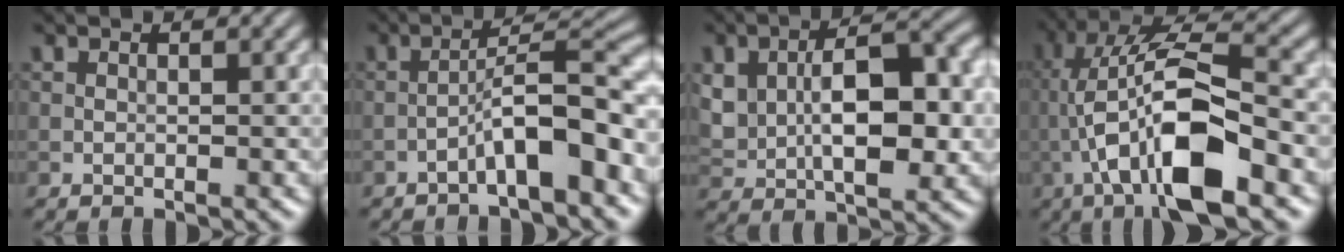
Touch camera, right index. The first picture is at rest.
{"total": 6.3, "force": [-3.1, 1.0, 5.3], "torque": [-0.085, 0.029, -0.054]}
{"total": 9.6, "force": [0.7, 5.5, 7.8], "torque": [-0.137, 0.002, 0.011]}
{"total": 10.6, "force": [-2.7, 3.0, 9.8], "torque": [-0.198, 0.017, -0.052]}